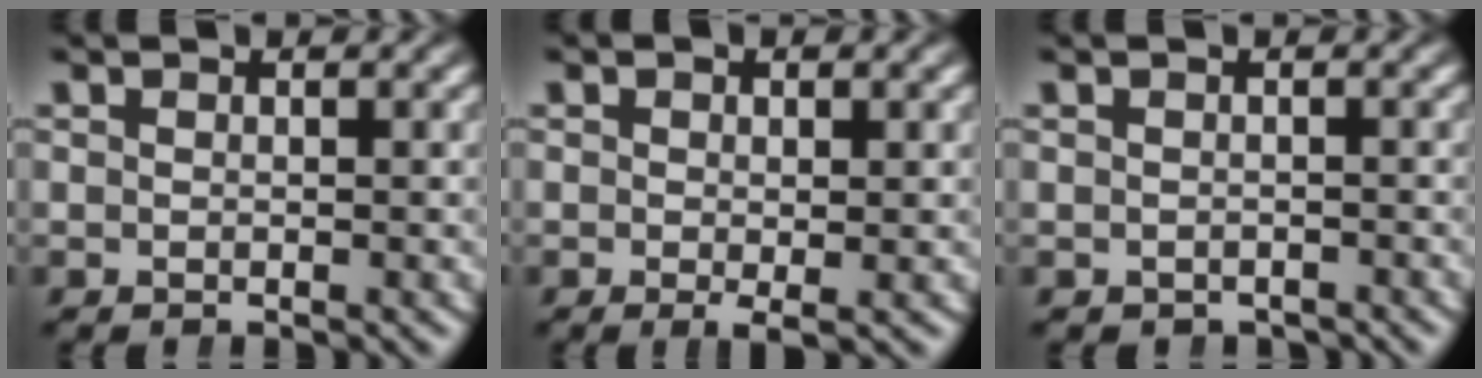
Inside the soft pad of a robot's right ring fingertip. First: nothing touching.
{"total": 1.4, "force": [-0.1, 0.3, 1.3], "torque": [-0.021, -0.002, -0.002]}
{"total": 1.4, "force": [-1.3, 0.6, -0.1], "torque": [-0.002, -0.011, -0.015]}